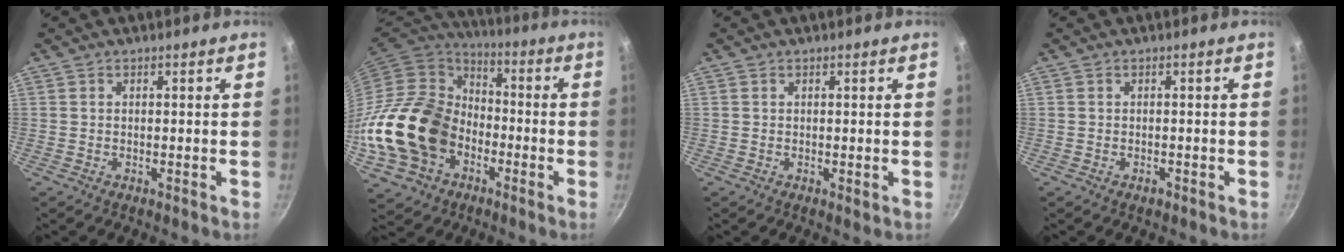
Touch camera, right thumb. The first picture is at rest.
{"total": 21.2, "force": [-6.1, 16.4, 12.0], "torque": [-0.207, 0.048, -0.109]}
{"total": 0.7, "force": [0.3, 0.5, 0.4], "torque": [-0.005, -0.001, 0.003]}
{"total": 1.0, "force": [-0.6, 0.6, 0.5], "torque": [-0.005, 0.007, -0.008]}